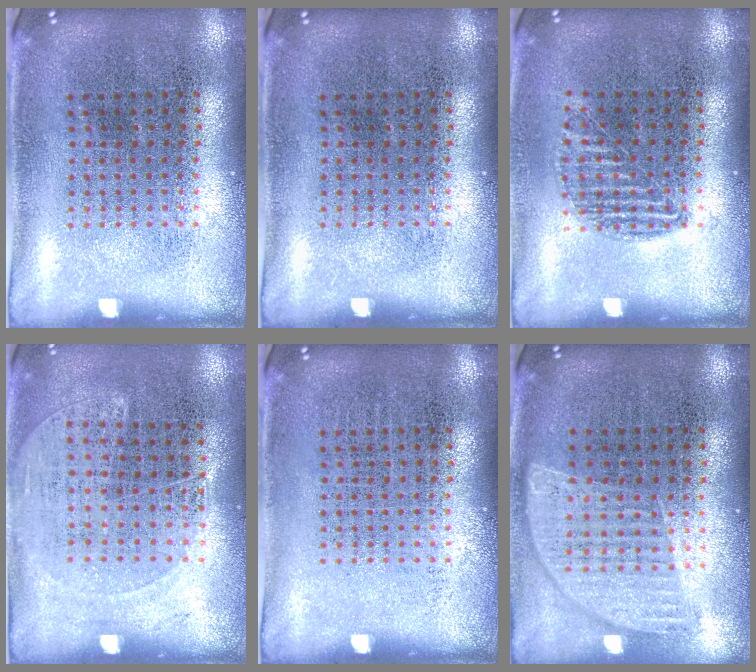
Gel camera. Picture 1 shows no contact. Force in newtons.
{"total": 0.0}
{"total": 0.9, "press": 0.8, "slide": 0.3}
{"total": 1.3, "press": 1.0, "slide": 0.7}
{"total": 0.0}
{"total": 0.9, "press": 0.9, "slide": 0.2}